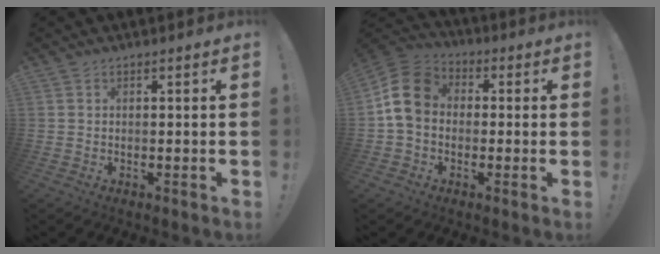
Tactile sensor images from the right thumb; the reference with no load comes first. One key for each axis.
{"total": 12.4, "fx": 0.8, "fy": 9.6, "fz": 7.7, "tx": -0.134, "ty": 0.020, "tz": 0.021}